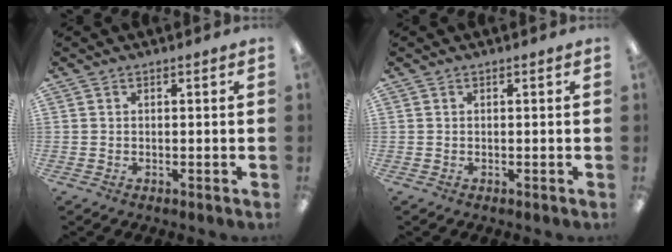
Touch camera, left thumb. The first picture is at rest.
{"total": 0.0}